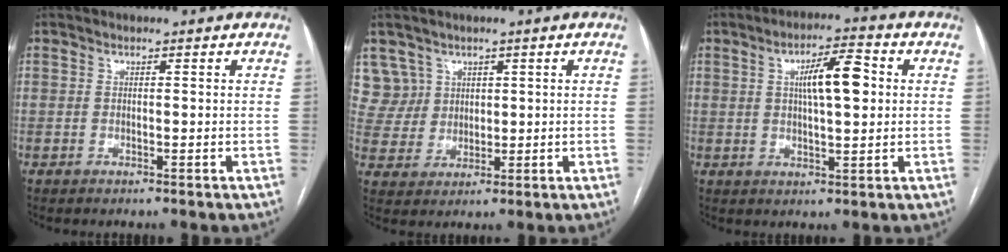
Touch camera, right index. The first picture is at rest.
{"total": 6.0, "force": [3.0, 5.2, -0.3], "torque": [0.008, 0.016, 0.070]}
{"total": 8.0, "force": [1.6, 1.8, 7.6], "torque": [-0.129, 0.016, 0.026]}